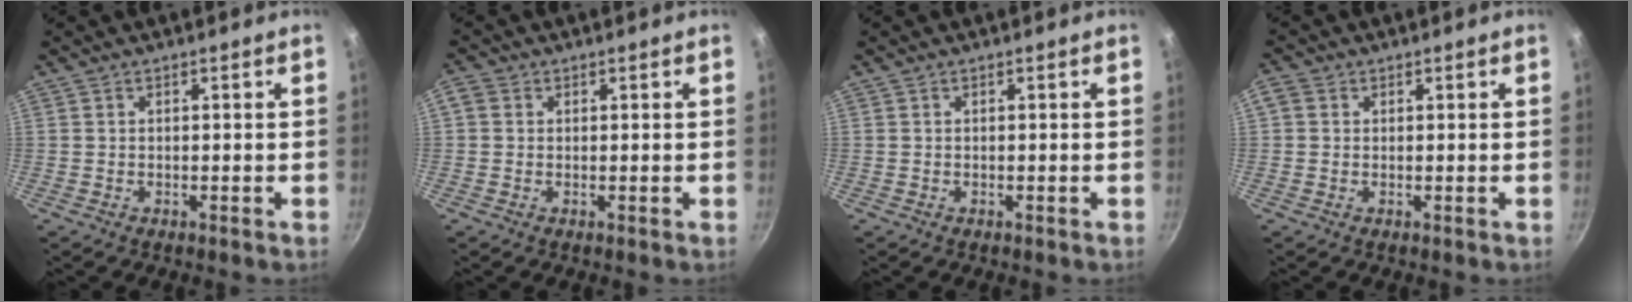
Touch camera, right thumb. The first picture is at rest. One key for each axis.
{"total": 2.0, "fx": 0.3, "fy": 1.7, "fz": 0.9, "tx": -0.015, "ty": 0.004, "tz": 0.000}
{"total": 0.0}
{"total": 2.1, "fx": 0.4, "fy": 1.9, "fz": 0.9, "tx": -0.013, "ty": 0.002, "tz": 0.002}